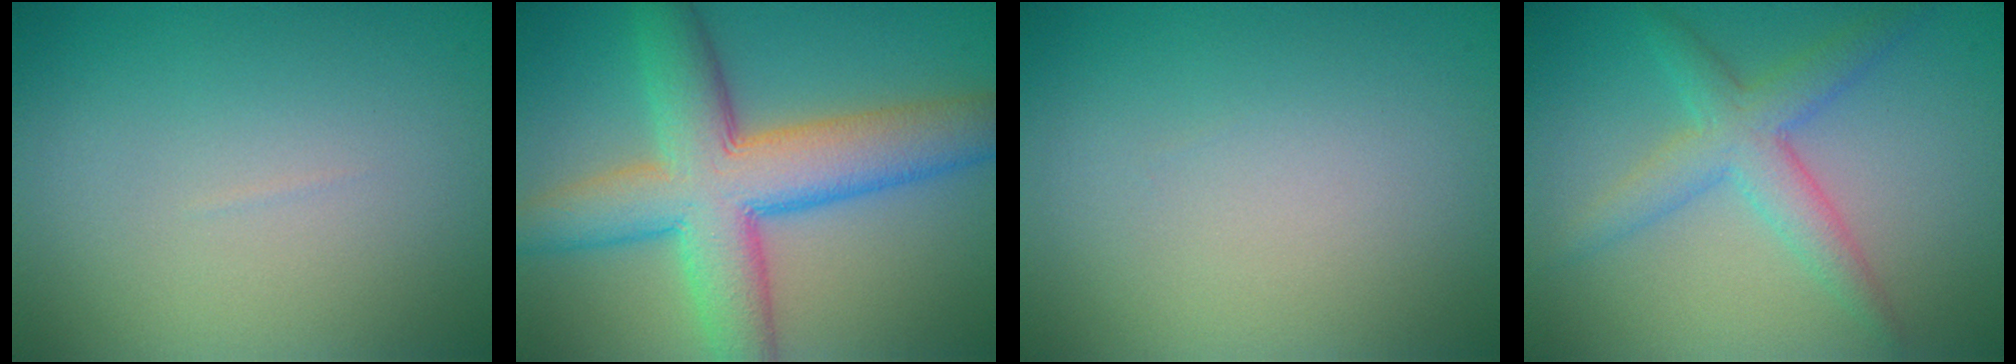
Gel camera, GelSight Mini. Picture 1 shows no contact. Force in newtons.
{"total": 10.1, "press": 10.1, "slide": 0.5}
{"total": 0.0}
{"total": 3.9, "press": 3.9, "slide": 0.2}